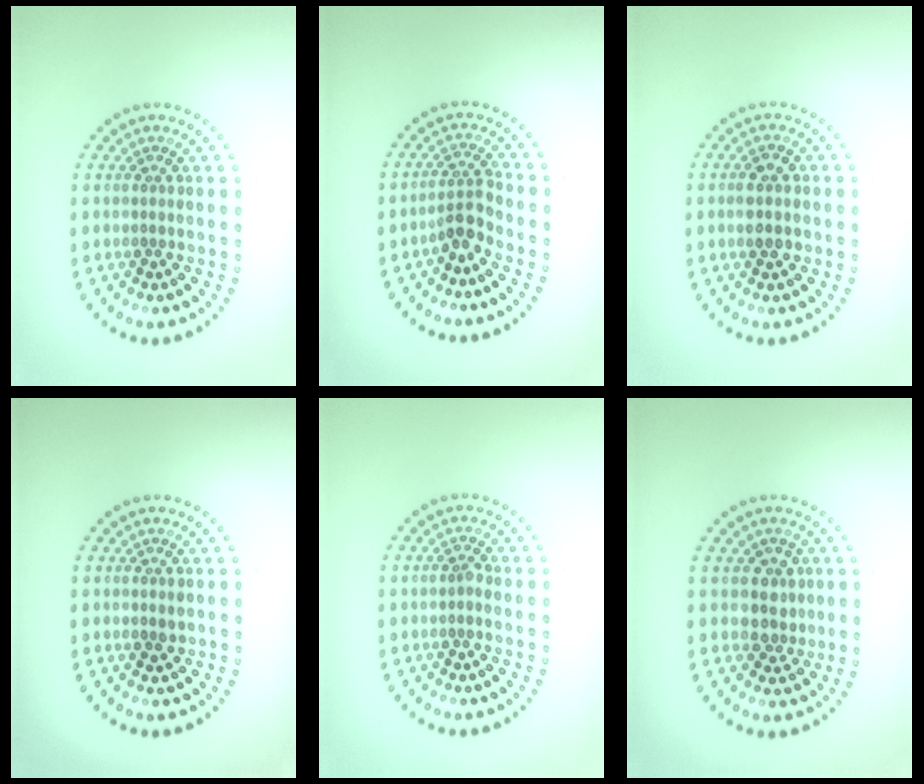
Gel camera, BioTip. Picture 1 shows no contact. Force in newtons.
{"total": 2.3, "press": 1.8, "slide": 1.4}
{"total": 2.8, "press": 2.8, "slide": 0.2}
{"total": 0.8, "press": 0.8, "slide": 0.1}
{"total": 0.6, "press": 0.5, "slide": 0.3}
{"total": 2.1, "press": 1.8, "slide": 1.1}